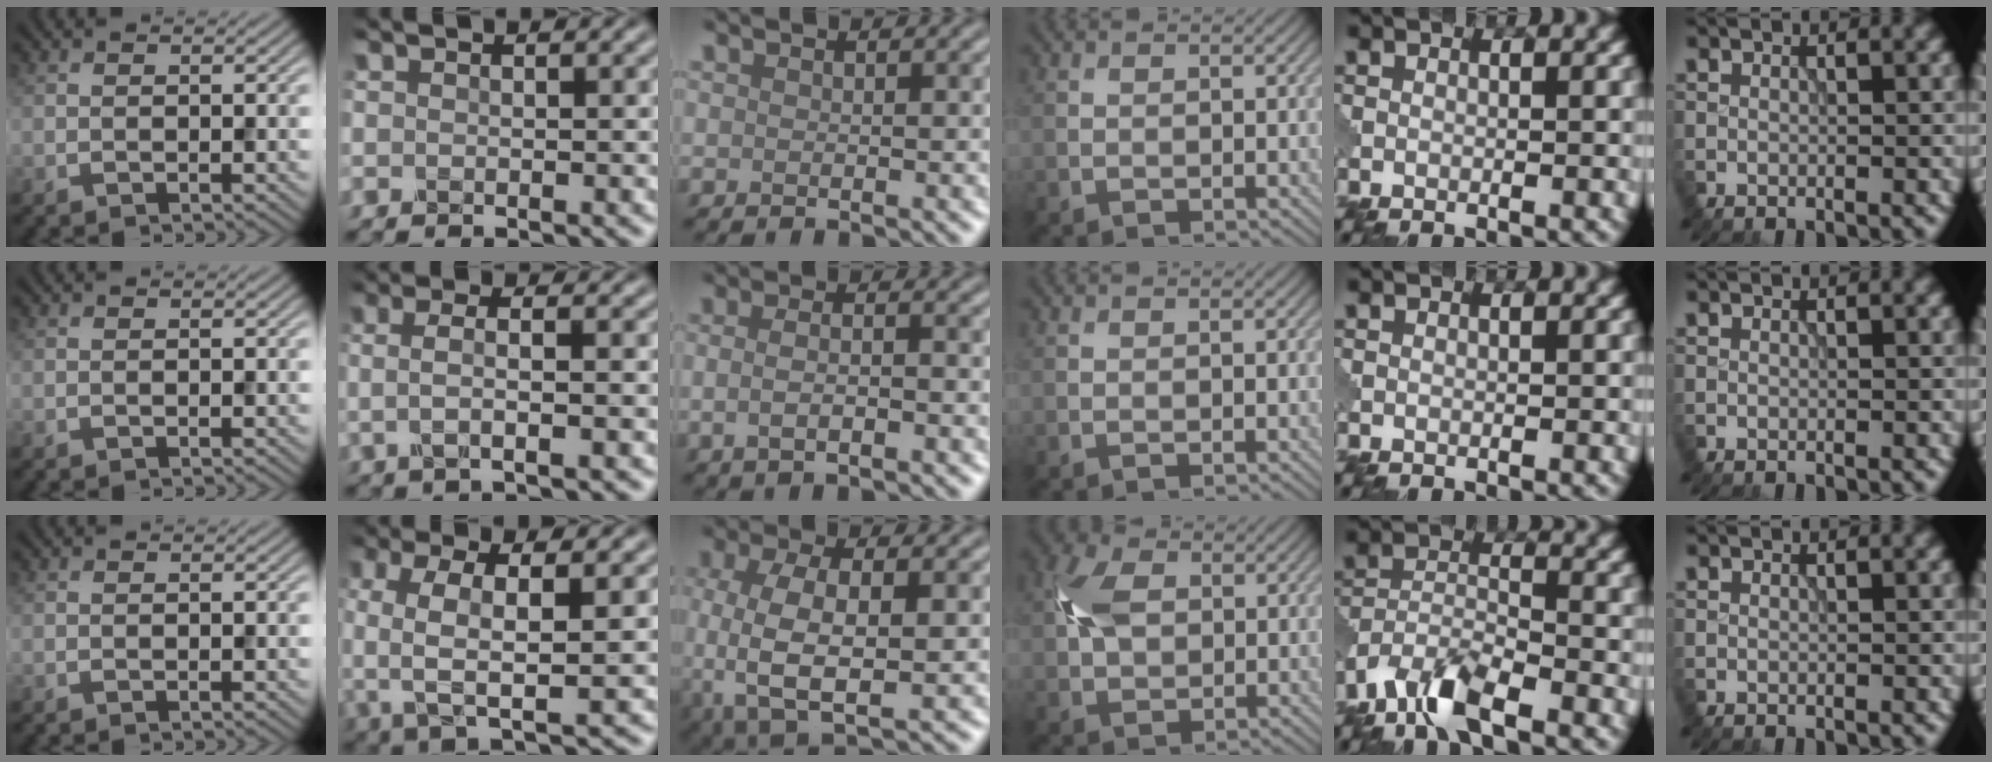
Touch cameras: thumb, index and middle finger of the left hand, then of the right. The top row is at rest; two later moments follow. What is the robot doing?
{"motion": "extract", "object": "pin"}